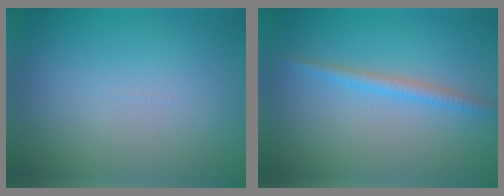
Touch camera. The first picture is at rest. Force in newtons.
{"total": 1.7, "press": 1.7, "slide": 0.1}